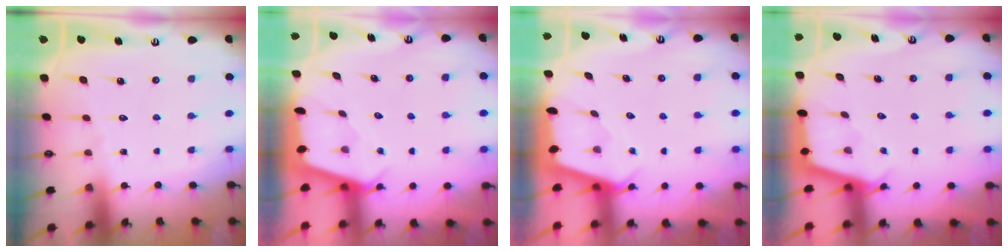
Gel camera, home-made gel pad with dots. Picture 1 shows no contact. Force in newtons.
{"total": 2.5, "press": 2.5, "slide": 0.2}
{"total": 2.5, "press": 2.5, "slide": 0.2}
{"total": 2.9, "press": 2.9, "slide": 0.3}